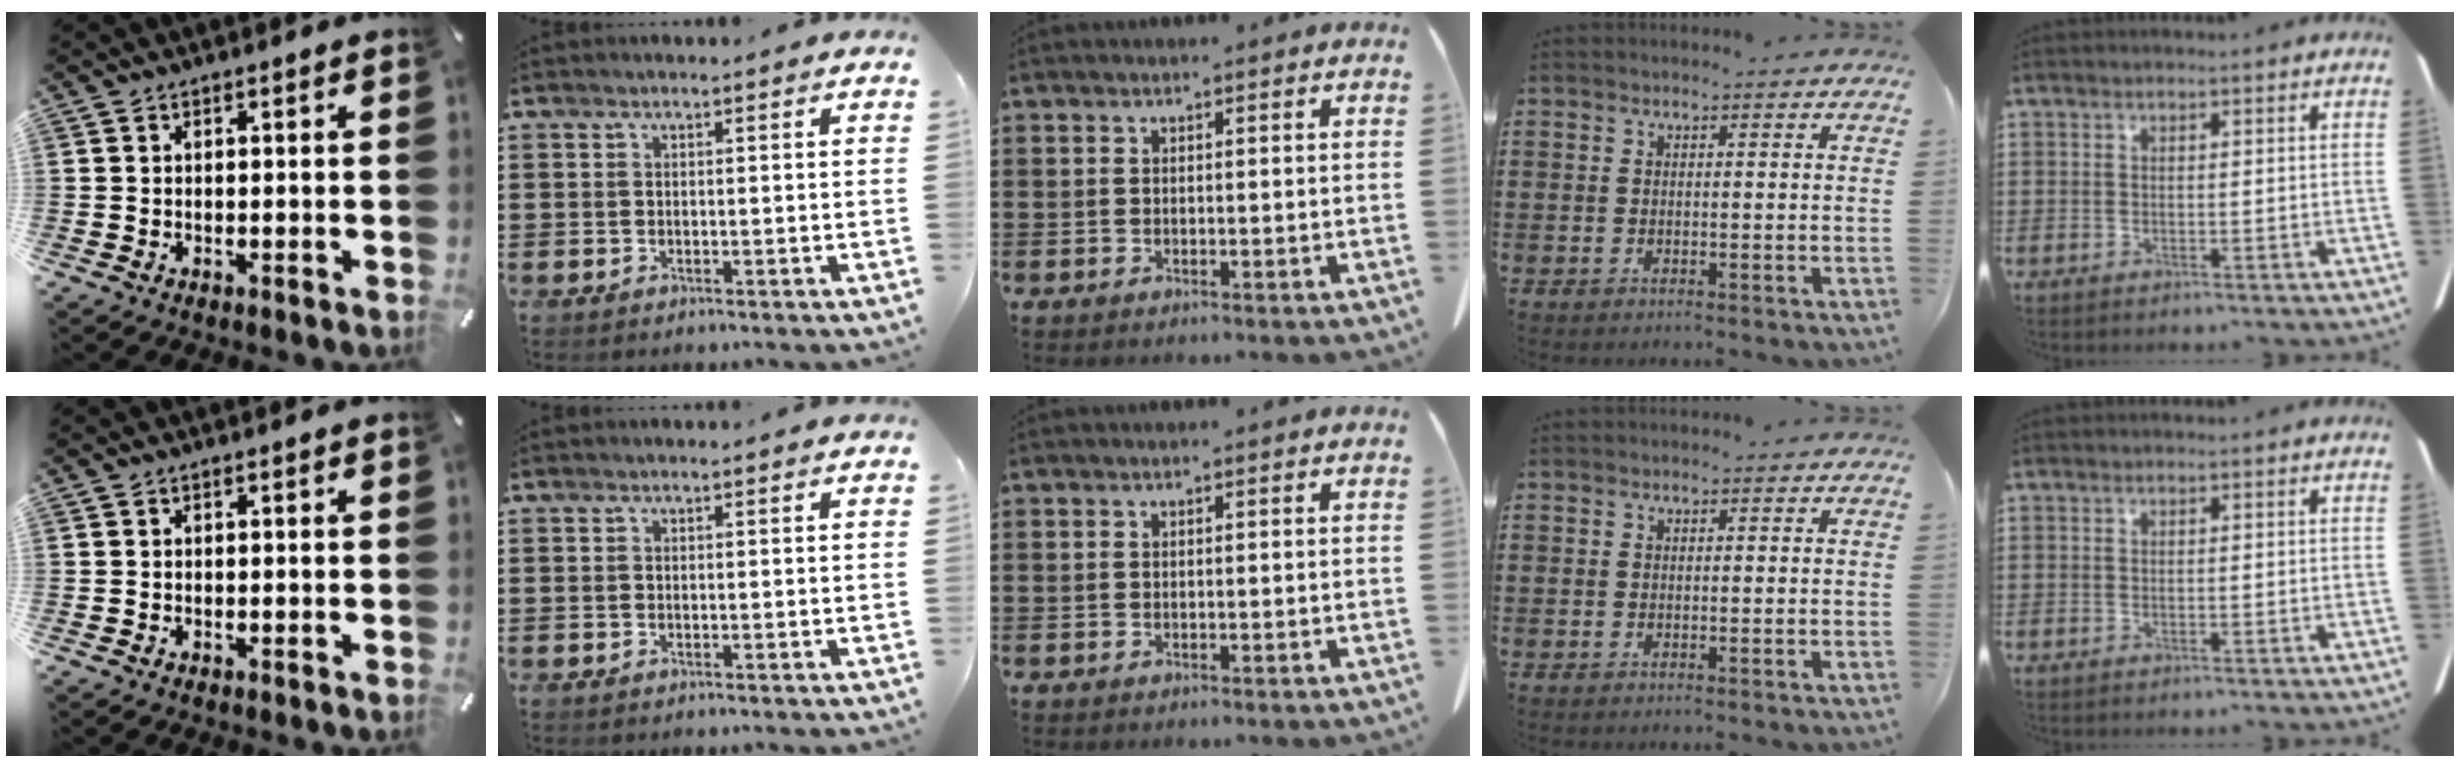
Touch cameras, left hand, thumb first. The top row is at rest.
{}